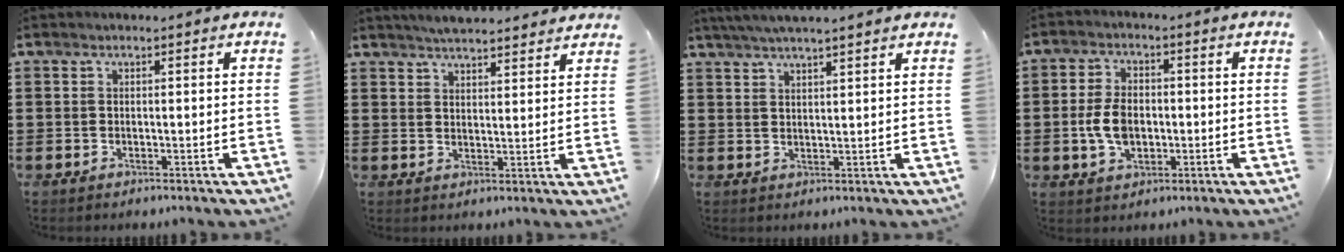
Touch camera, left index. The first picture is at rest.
{"total": 3.8, "force": [3.7, -0.1, 0.6], "torque": [-0.021, -0.011, 0.067]}
{"total": 3.4, "force": [3.1, -0.5, 1.2], "torque": [-0.032, -0.004, 0.055]}
{"total": 5.8, "force": [-0.8, 3.7, 4.4], "torque": [-0.110, -0.001, -0.022]}